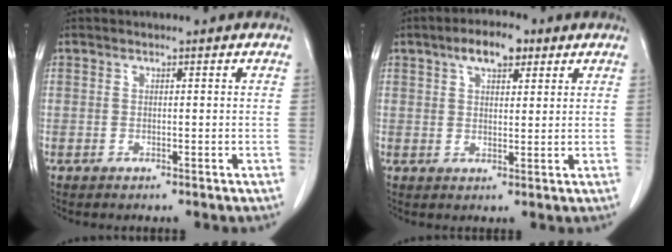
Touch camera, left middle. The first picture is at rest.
{"total": 5.7, "force": [3.3, 2.3, 4.0], "torque": [-0.070, 0.014, 0.052]}